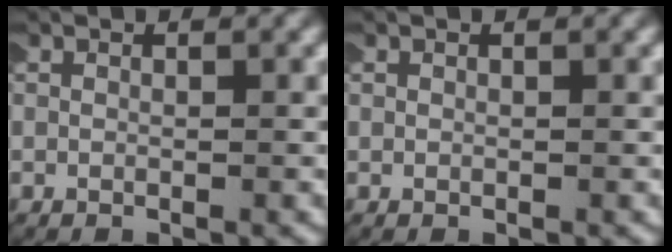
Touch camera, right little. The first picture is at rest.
{"total": 0.0}